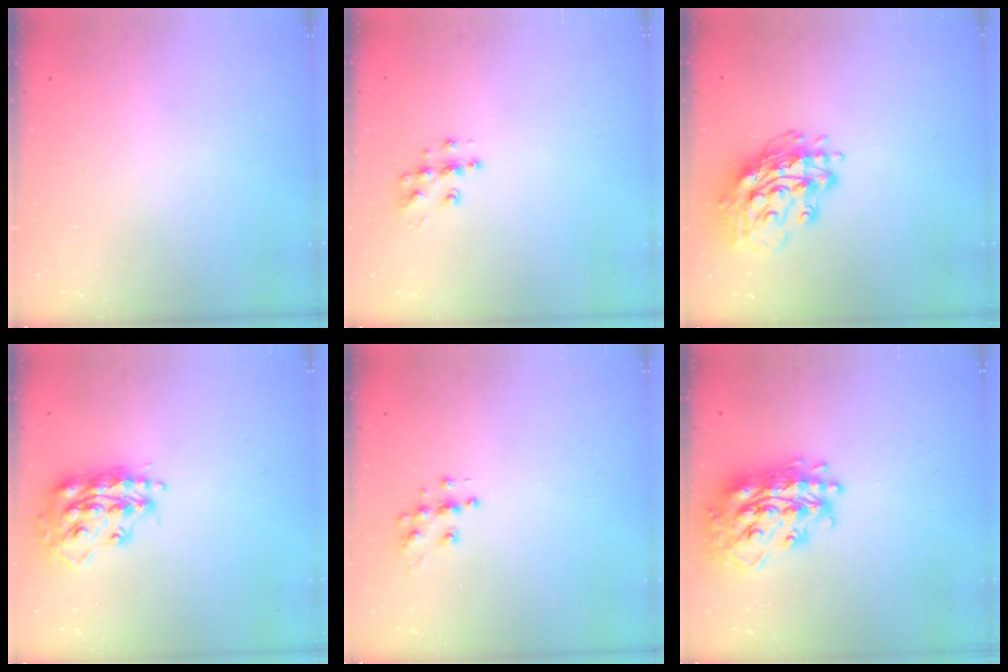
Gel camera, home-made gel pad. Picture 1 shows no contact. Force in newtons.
{"total": 8.7, "press": 8.7, "slide": 0.5}
{"total": 15.9, "press": 15.8, "slide": 1.3}
{"total": 17.0, "press": 16.9, "slide": 1.4}
{"total": 7.3, "press": 7.3, "slide": 0.2}
{"total": 21.6, "press": 21.5, "slide": 1.8}